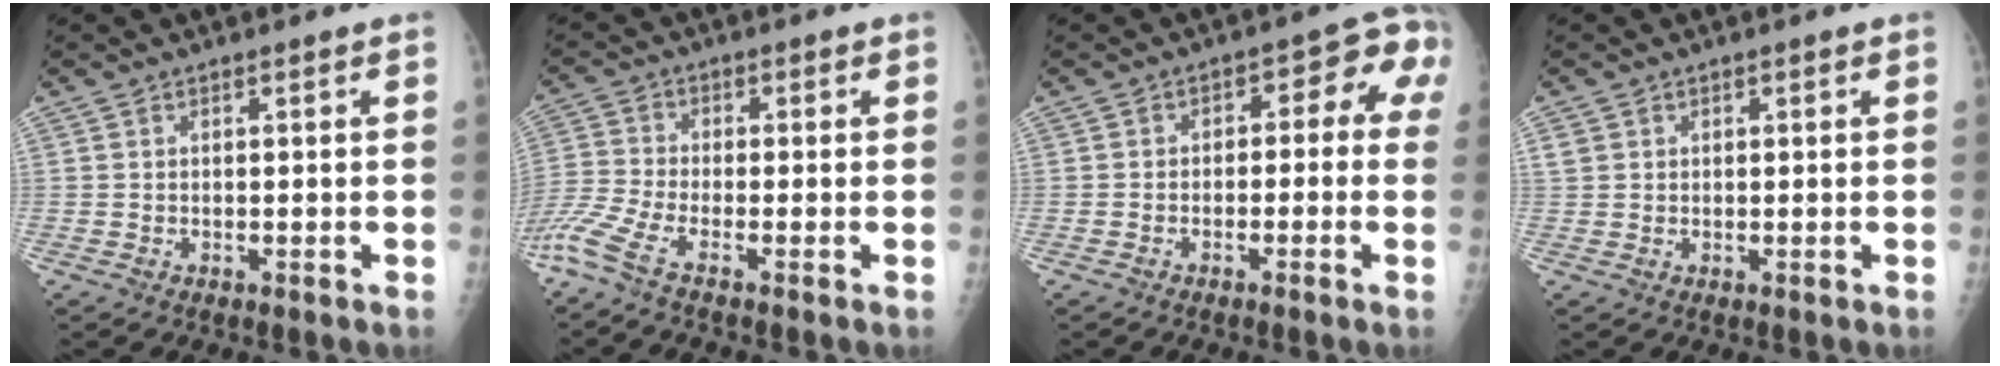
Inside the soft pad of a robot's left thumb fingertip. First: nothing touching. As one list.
[{"total": 7.1, "force": [-4.8, 0.8, 5.2], "torque": [-0.143, -0.009, -0.111]}, {"total": 6.7, "force": [-0.5, 4.3, 5.1], "torque": [-0.025, 0.038, -0.018]}, {"total": 1.9, "force": [0.7, 1.8, 0.4], "torque": [0.001, 0.001, 0.016]}]